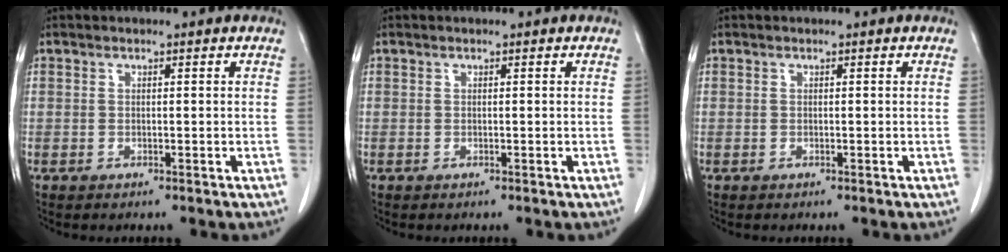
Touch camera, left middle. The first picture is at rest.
{"total": 0.0}
{"total": 0.0}